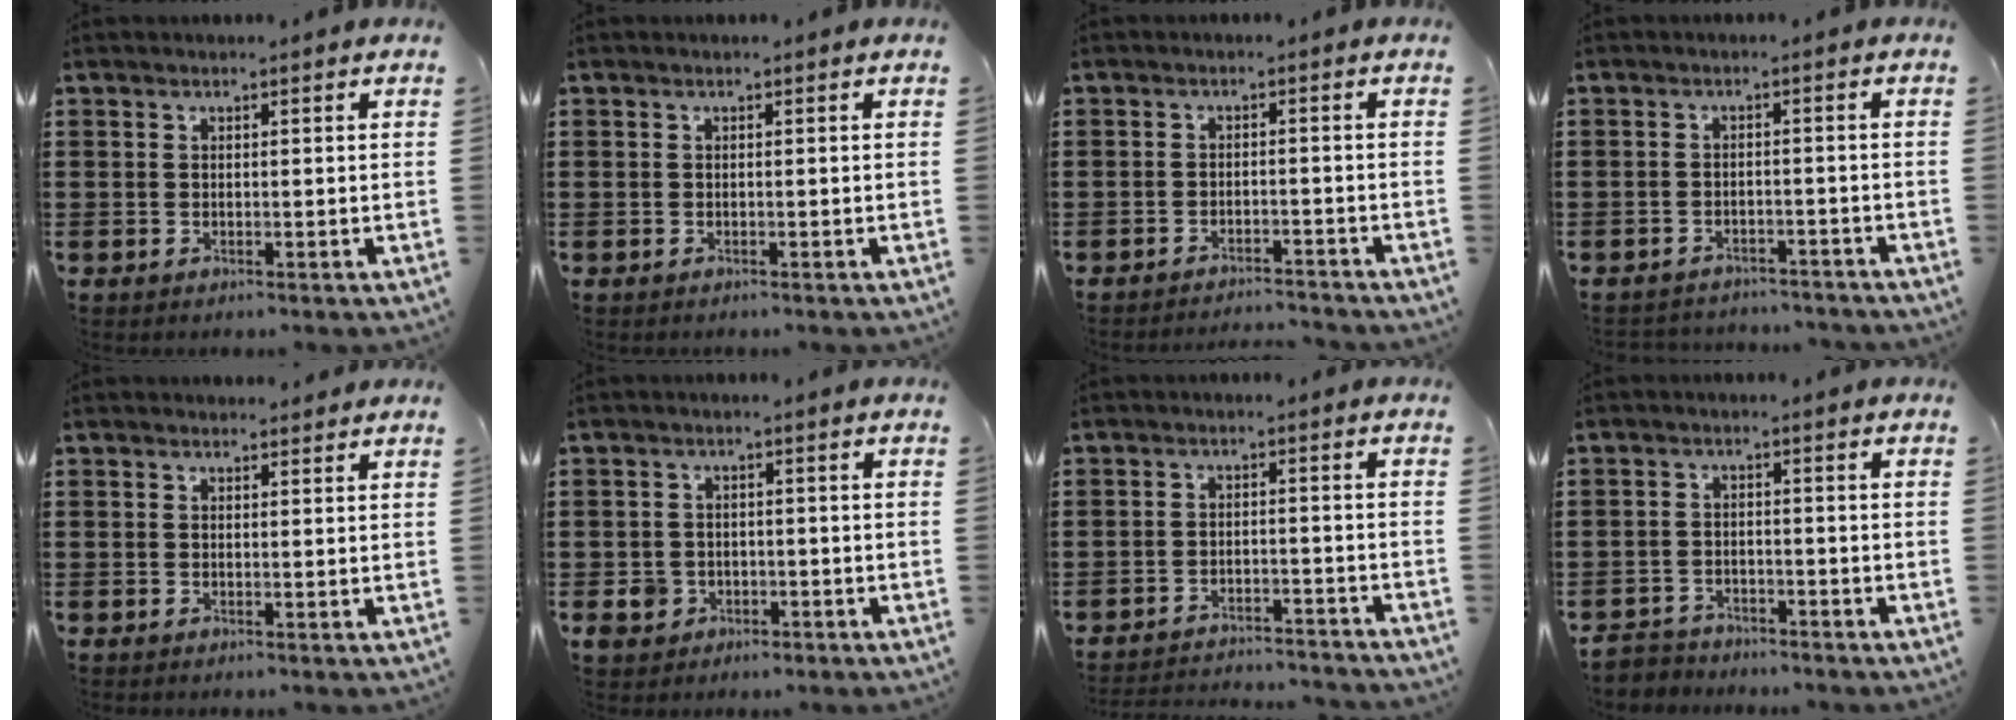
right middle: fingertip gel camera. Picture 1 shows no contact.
{"total": 0.0}
{"total": 2.5, "force": [-2.5, 0.0, 0.1], "torque": [-0.006, 0.002, -0.052]}
{"total": 2.4, "force": [-2.4, 0.3, 0.0], "torque": [-0.006, 0.000, -0.052]}
{"total": 1.0, "force": [1.0, 0.1, 0.1], "torque": [0.004, -0.004, 0.018]}
{"total": 2.9, "force": [-1.4, 2.5, 0.7], "torque": [-0.028, -0.002, -0.032]}
{"total": 3.1, "force": [-3.1, 0.1, 0.2], "torque": [-0.008, 0.003, -0.067]}
{"total": 3.0, "force": [-2.9, 0.7, -0.3], "torque": [-0.004, -0.001, -0.066]}